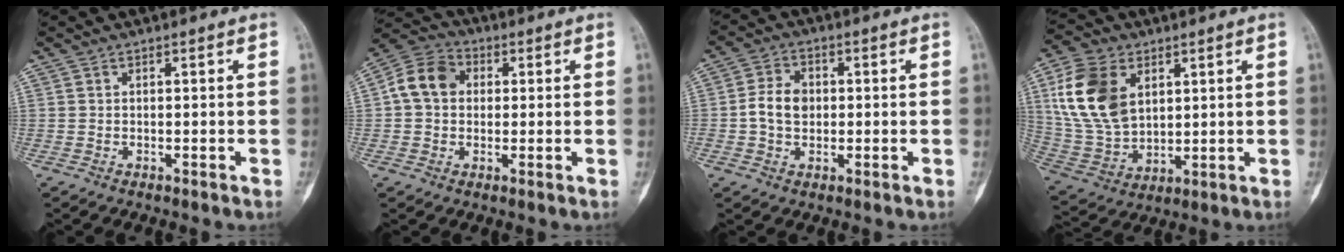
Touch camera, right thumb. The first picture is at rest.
{"total": 8.8, "force": [1.2, 7.1, 5.2], "torque": [-0.086, 0.023, 0.010]}
{"total": 6.3, "force": [-0.1, 4.7, 4.2], "torque": [-0.069, 0.012, -0.007]}
{"total": 16.2, "force": [5.1, 10.8, 11.0], "torque": [-0.203, -0.012, 0.109]}